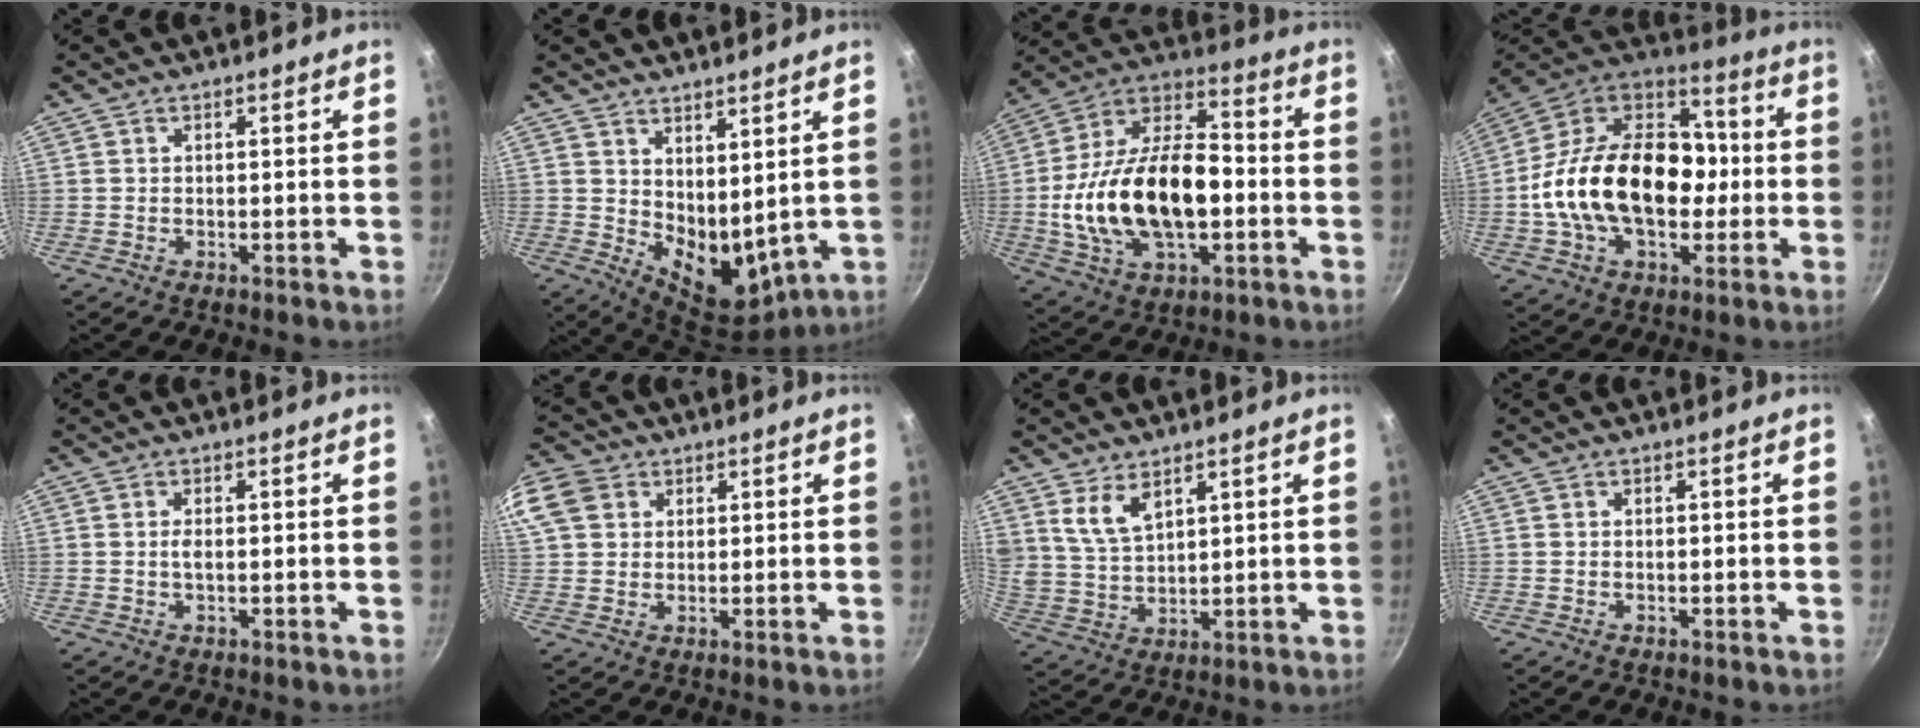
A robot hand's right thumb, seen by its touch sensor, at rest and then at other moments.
{"total": 10.9, "force": [4.2, 6.0, 8.1], "torque": [-0.095, -0.048, 0.089]}
{"total": 23.9, "force": [-3.2, 13.7, 19.4], "torque": [-0.339, 0.038, -0.055]}
{"total": 26.6, "force": [-2.2, 17.9, 19.5], "torque": [-0.303, 0.052, -0.046]}
{"total": 1.1, "force": [0.0, 0.4, 1.1], "torque": [-0.025, 0.000, -0.002]}
{"total": 13.4, "force": [5.0, 10.7, 6.3], "torque": [-0.150, 0.025, 0.091]}
{"total": 6.7, "force": [4.1, 3.4, 4.0], "torque": [-0.070, -0.027, 0.093]}
{"total": 0.0}